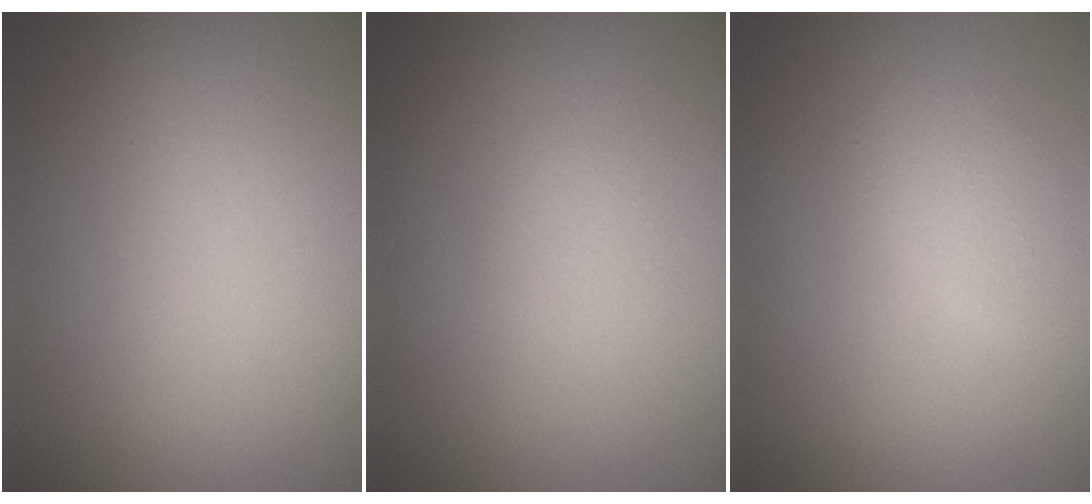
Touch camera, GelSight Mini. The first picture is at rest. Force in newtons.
{"total": 1.0, "press": 1.0, "slide": 0.0}
{"total": 1.6, "press": 1.6, "slide": 0.0}